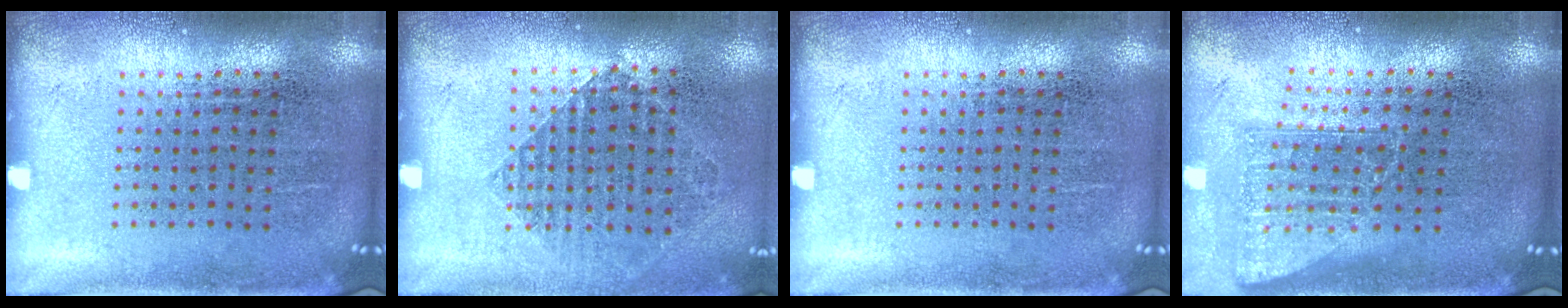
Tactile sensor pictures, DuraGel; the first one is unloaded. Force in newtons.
{"total": 0.9, "press": 0.9, "slide": 0.2}
{"total": 0.0}
{"total": 1.7, "press": 1.2, "slide": 1.2}